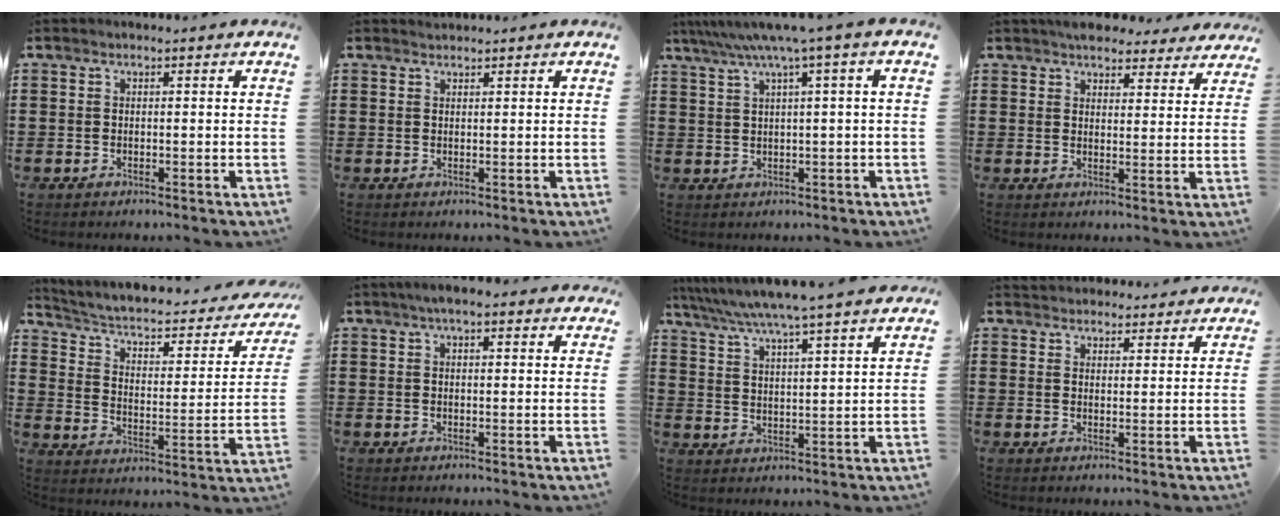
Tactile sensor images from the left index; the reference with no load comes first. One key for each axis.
{"total": 0.9, "fx": 0.9, "fy": 0.1, "fz": 0.0, "tx": -0.001, "ty": 0.000, "tz": 0.018}
{"total": 4.8, "fx": 2.0, "fy": -0.7, "fz": 4.3, "tx": -0.087, "ty": -0.013, "tz": 0.030}
{"total": 4.7, "fx": 4.4, "fy": 1.3, "fz": 0.9, "tx": -0.032, "ty": -0.009, "tz": 0.084}
{"total": 4.1, "fx": 2.4, "fy": 1.6, "fz": 2.8, "tx": -0.068, "ty": -0.022, "tz": 0.032}
{"total": 3.9, "fx": 2.9, "fy": 1.0, "fz": 2.4, "tx": -0.052, "ty": 0.008, "tz": 0.053}
{"total": 6.1, "fx": 5.5, "fy": -1.1, "fz": 2.4, "tx": -0.069, "ty": -0.040, "tz": 0.089}
{"total": 3.0, "fx": 2.9, "fy": 0.5, "fz": -0.2, "tx": -0.005, "ty": -0.008, "tz": 0.056}